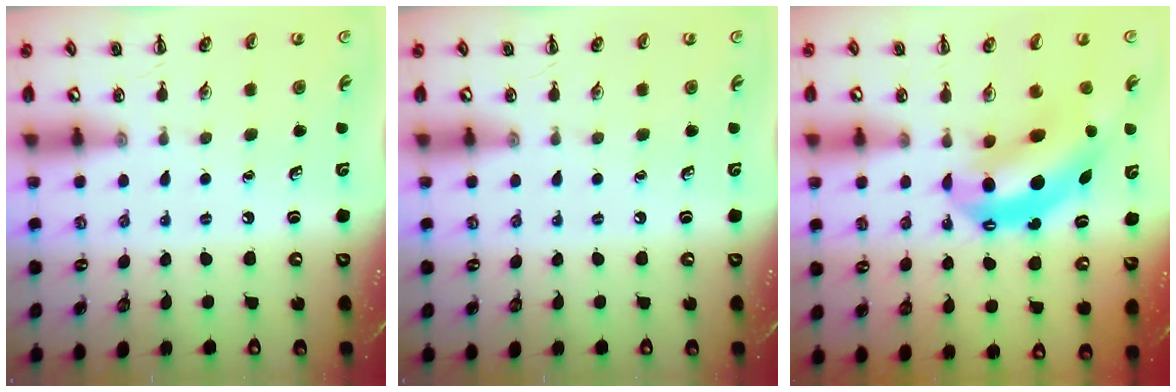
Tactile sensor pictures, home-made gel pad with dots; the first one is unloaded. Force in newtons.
{"total": 0.0}
{"total": 10.6, "press": 10.3, "slide": 2.6}